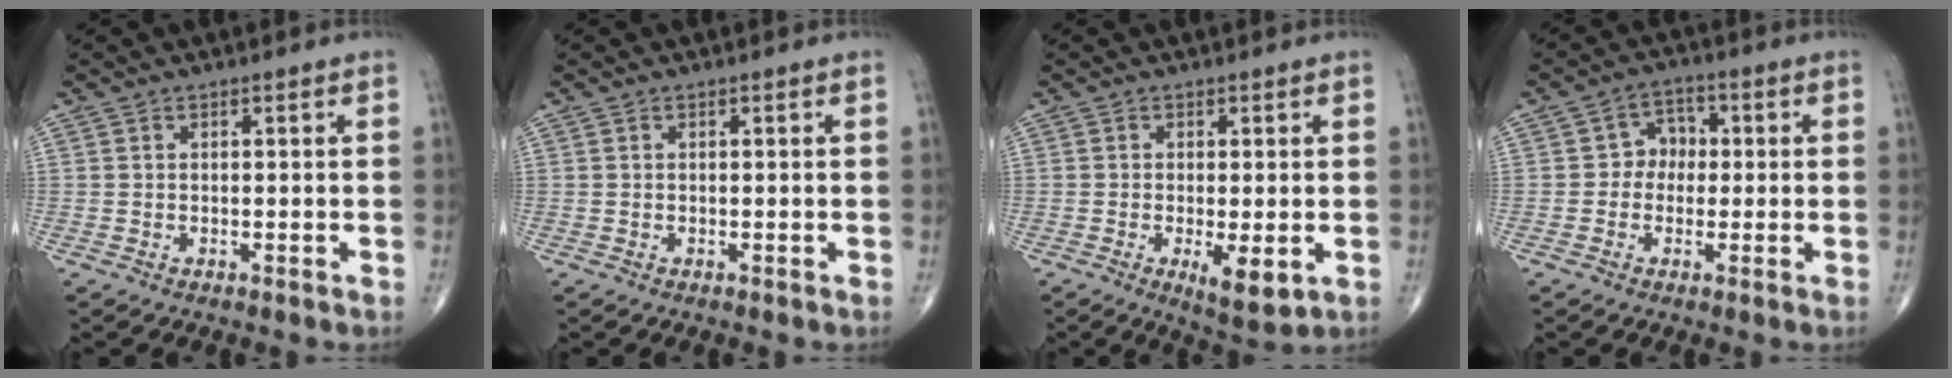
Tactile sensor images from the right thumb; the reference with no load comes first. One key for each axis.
{"total": 0.0}
{"total": 5.9, "fx": -1.5, "fy": 1.9, "fz": 5.3, "tx": -0.084, "ty": -0.018, "tz": -0.020}
{"total": 5.0, "fx": 0.0, "fy": 4.3, "fz": 2.5, "tx": -0.006, "ty": 0.016, "tz": -0.013}